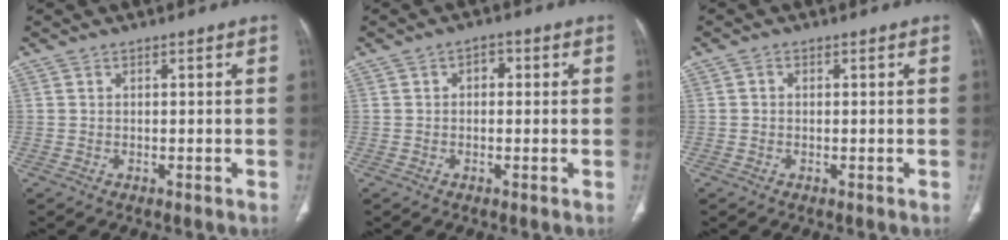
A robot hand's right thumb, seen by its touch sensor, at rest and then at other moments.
{"total": 2.3, "force": [0.4, 1.7, 1.6], "torque": [-0.013, 0.011, 0.002]}
{"total": 0.8, "force": [0.0, 0.7, 0.4], "torque": [-0.003, 0.002, -0.003]}